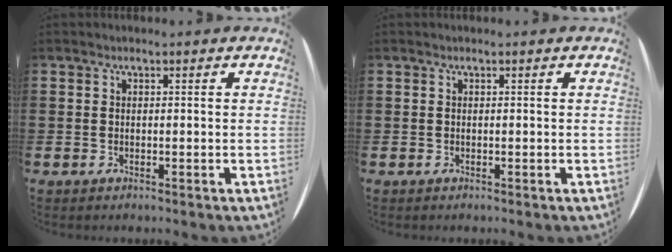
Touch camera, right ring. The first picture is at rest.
{"total": 0.0}